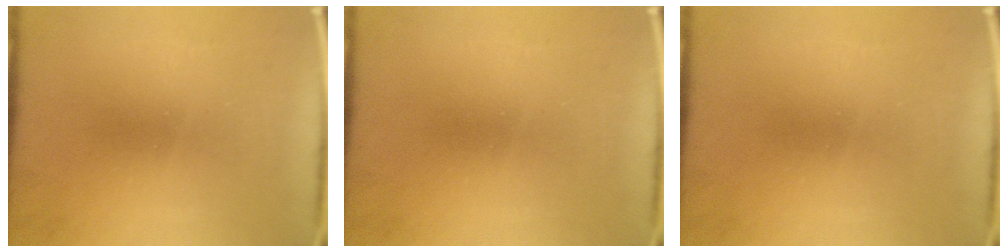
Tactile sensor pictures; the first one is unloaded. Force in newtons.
{"total": 0.0}
{"total": 0.0}